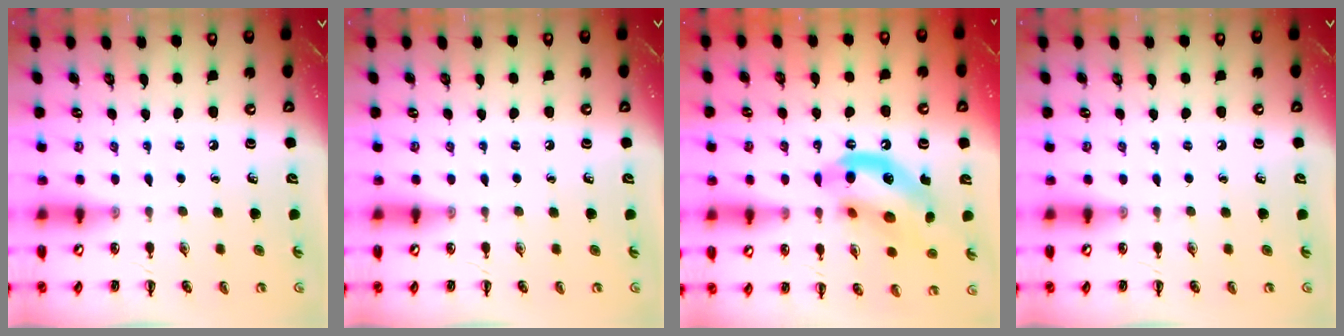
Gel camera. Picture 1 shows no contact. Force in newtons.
{"total": 0.0}
{"total": 15.1, "press": 14.9, "slide": 2.4}
{"total": 0.0}